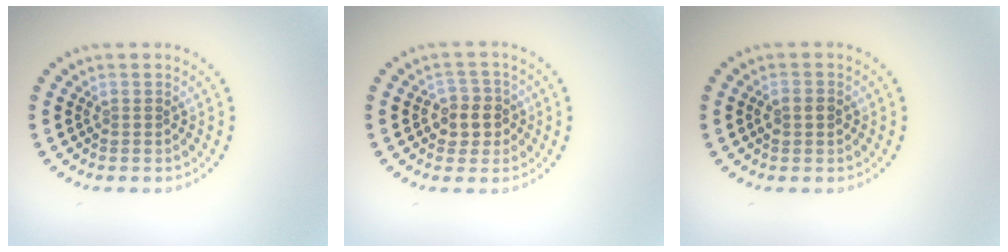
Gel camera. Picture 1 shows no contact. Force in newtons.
{"total": 2.8, "press": 2.6, "slide": 0.9}
{"total": 1.5, "press": 1.5, "slide": 0.3}